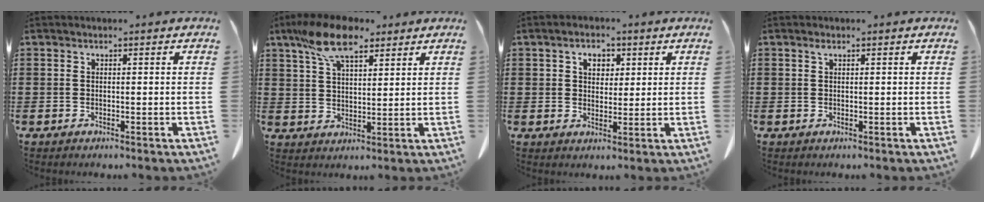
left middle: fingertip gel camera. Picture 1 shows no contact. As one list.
[{"total": 10.0, "force": [6.8, 3.7, 6.3], "torque": [-0.141, -0.003, 0.127]}, {"total": 3.8, "force": [1.6, 2.6, 2.2], "torque": [-0.037, 0.005, 0.023]}, {"total": 0.7, "force": [0.3, 0.2, 0.5], "torque": [-0.012, 0.001, 0.006]}]